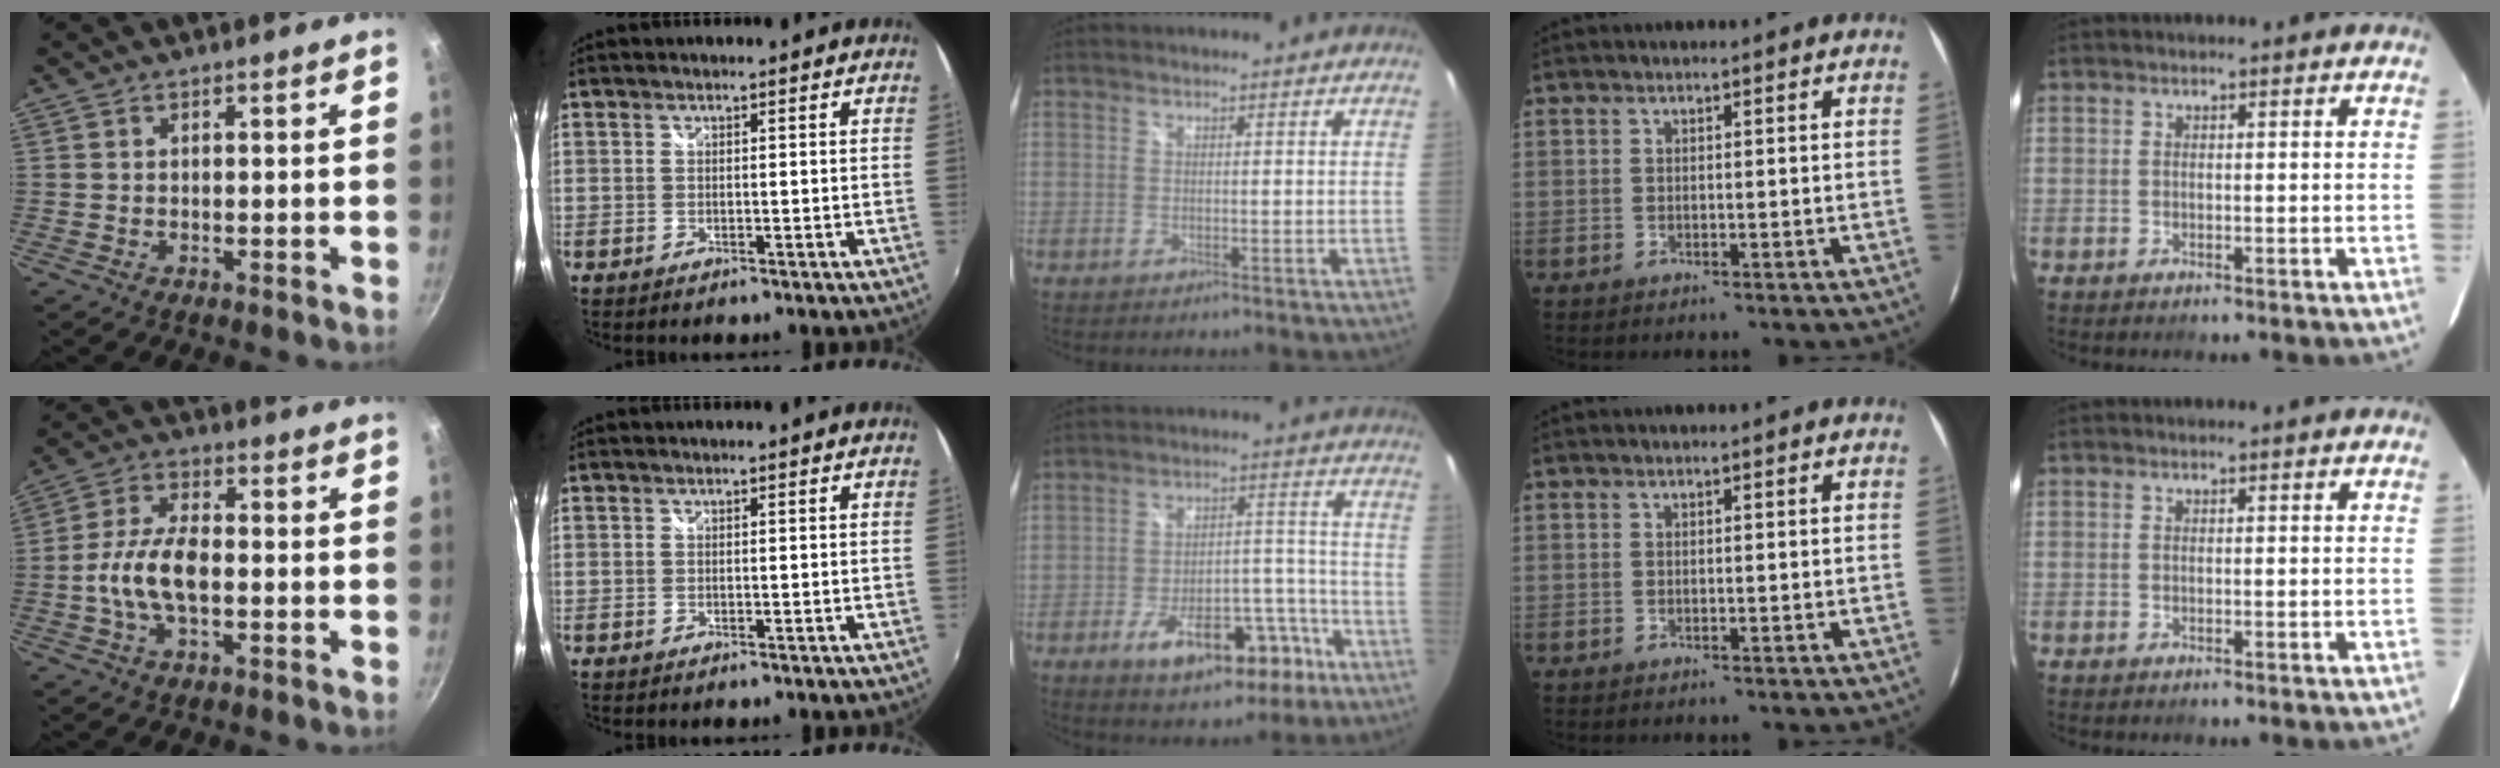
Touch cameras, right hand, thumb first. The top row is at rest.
{"thumb": {"total": 9.8, "force": [-1.6, 4.9, 8.4], "torque": [-0.161, 0.026, -0.039]}, "middle": {"total": 14.5, "force": [-8.2, 6.9, 9.7], "torque": [-0.166, 0.023, -0.109]}}